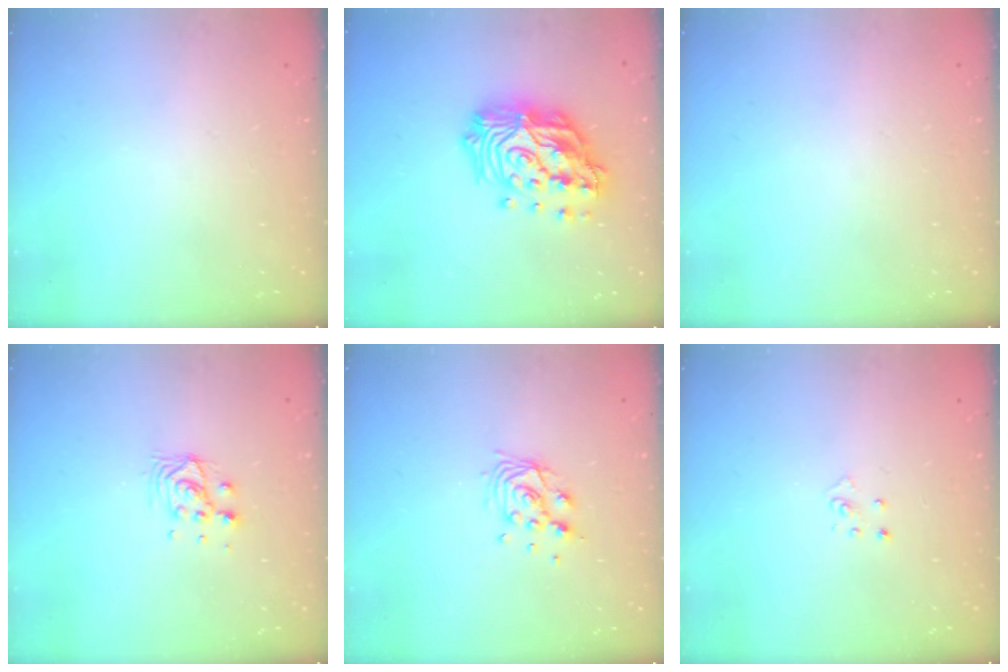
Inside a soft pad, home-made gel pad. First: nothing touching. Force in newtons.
{"total": 21.5, "press": 21.3, "slide": 2.7}
{"total": 0.0}
{"total": 7.6, "press": 7.6, "slide": 0.3}
{"total": 8.9, "press": 8.9, "slide": 1.0}
{"total": 2.8, "press": 2.8, "slide": 0.3}